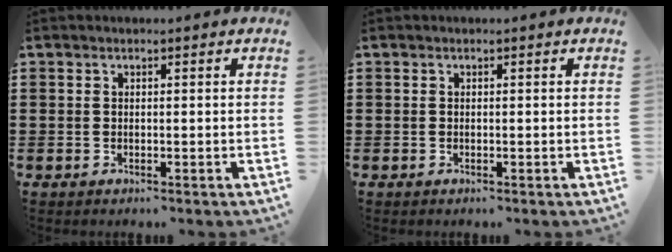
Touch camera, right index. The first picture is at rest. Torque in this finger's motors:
{"motor_torque": [0.00, 0.00, 0.00, 0.00]}